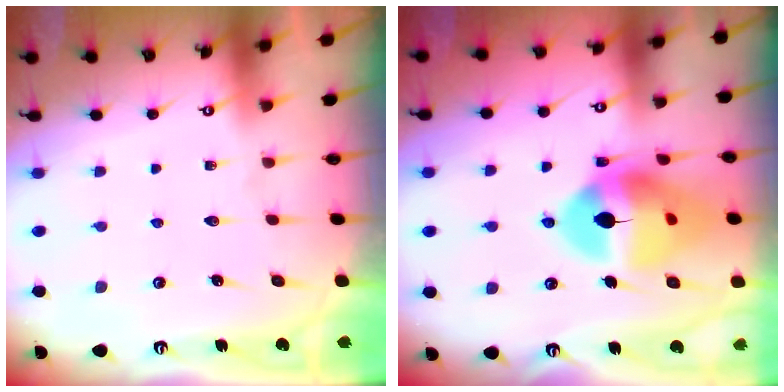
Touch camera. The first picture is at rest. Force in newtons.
{"total": 17.4, "press": 17.3, "slide": 1.9}